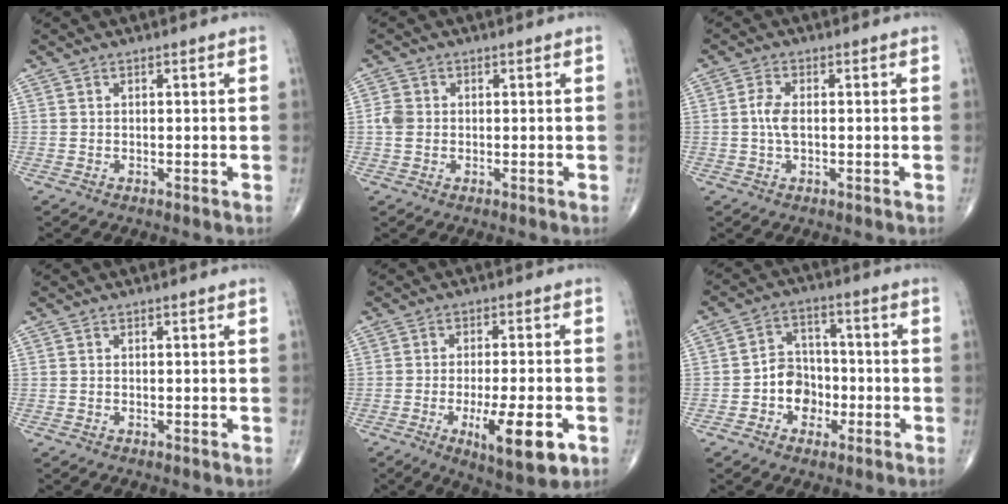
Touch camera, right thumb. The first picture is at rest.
{"total": 2.9, "force": [-0.1, 2.4, 1.6], "torque": [-0.033, 0.007, -0.005]}
{"total": 3.5, "force": [-0.1, 1.6, 3.1], "torque": [-0.073, 0.003, -0.005]}
{"total": 0.0}
{"total": 12.0, "force": [-4.3, 3.5, 10.6], "torque": [-0.161, -0.003, -0.060]}
{"total": 7.5, "force": [-2.3, 6.2, 3.5], "torque": [-0.020, 0.030, -0.047]}